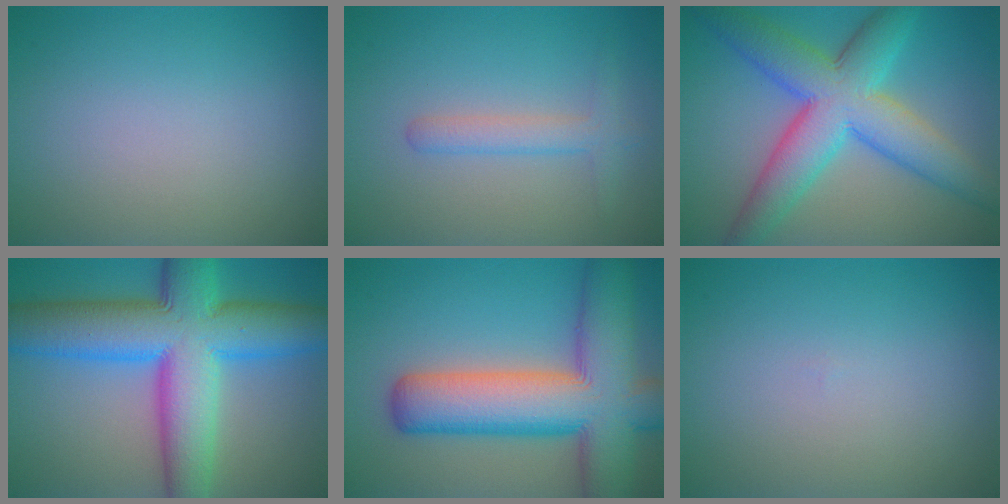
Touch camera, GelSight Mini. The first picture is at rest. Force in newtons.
{"total": 2.2, "press": 2.2, "slide": 0.1}
{"total": 9.4, "press": 9.4, "slide": 0.2}
{"total": 13.3, "press": 13.3, "slide": 0.2}
{"total": 13.0, "press": 13.0, "slide": 0.6}
{"total": 0.0}